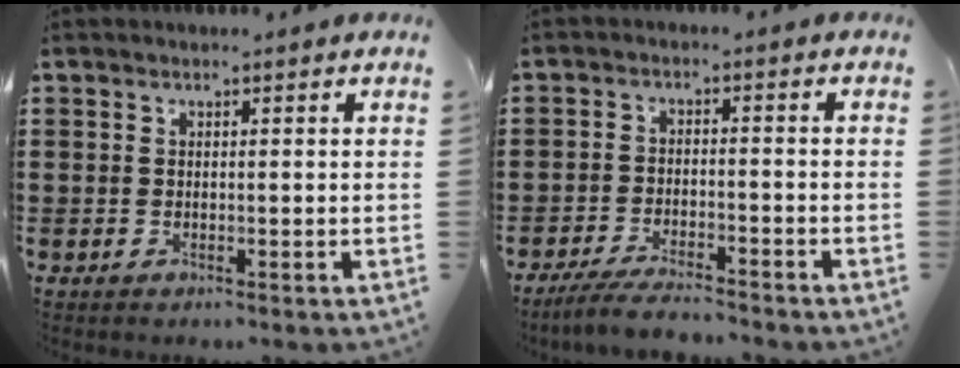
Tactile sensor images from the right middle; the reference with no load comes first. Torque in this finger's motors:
{"motor_torque": [2.14, 0.00, 0.05, 0.07]}